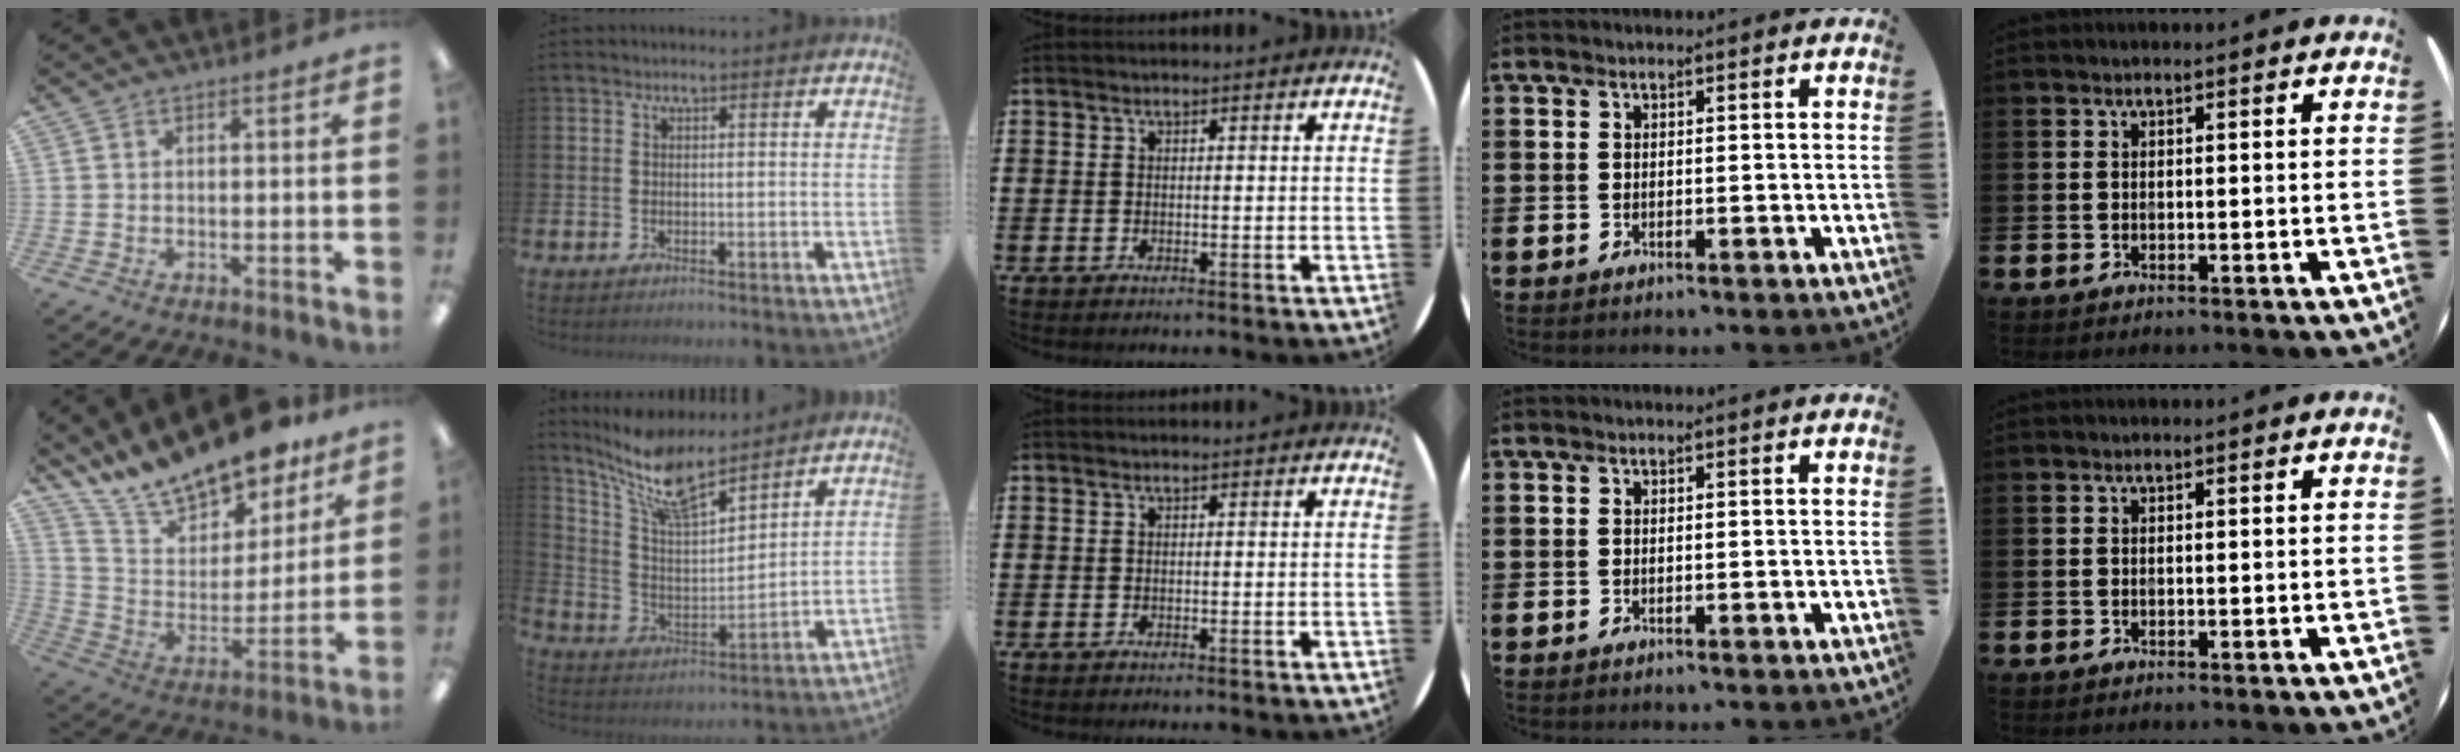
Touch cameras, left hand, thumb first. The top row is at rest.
{"thumb": {"total": 18.2, "force": [16.3, 5.4, 6.1], "torque": [-0.127, -0.120, 0.288]}, "index": {"total": 10.4, "force": [8.7, 2.7, 5.0], "torque": [-0.136, -0.040, 0.157]}}